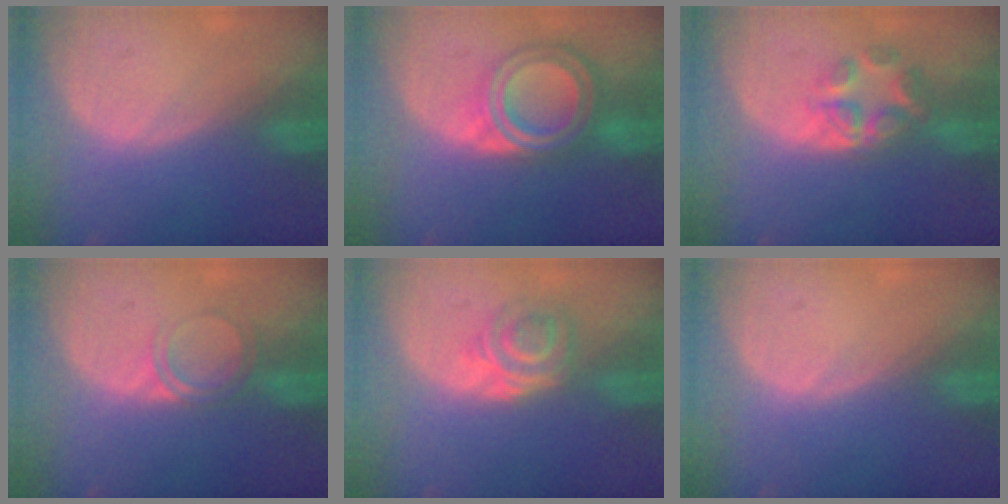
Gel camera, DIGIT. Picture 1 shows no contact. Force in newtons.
{"total": 8.0, "press": 8.0, "slide": 0.5}
{"total": 5.9, "press": 5.4, "slide": 2.2}
{"total": 3.0, "press": 3.0, "slide": 0.3}
{"total": 6.1, "press": 5.0, "slide": 3.5}
{"total": 0.0}